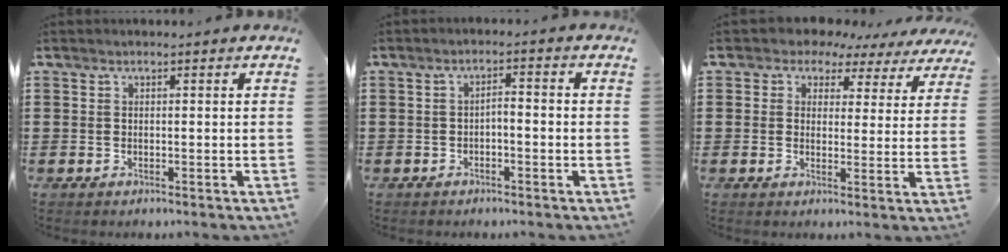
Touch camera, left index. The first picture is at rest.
{"total": 1.8, "force": [-1.4, 0.2, 1.1], "torque": [-0.023, 0.005, -0.031]}
{"total": 3.6, "force": [2.6, 2.3, 0.6], "torque": [-0.033, -0.012, 0.043]}